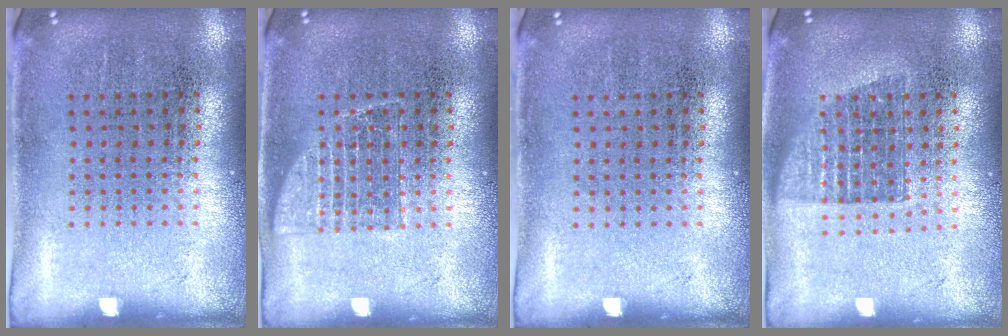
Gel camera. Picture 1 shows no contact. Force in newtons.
{"total": 1.8, "press": 1.7, "slide": 0.5}
{"total": 0.0}
{"total": 1.4, "press": 1.1, "slide": 0.8}